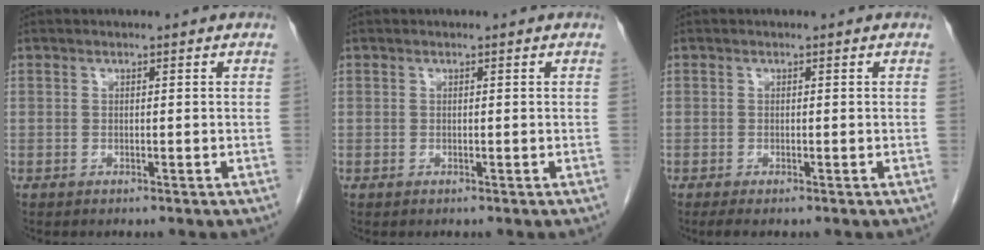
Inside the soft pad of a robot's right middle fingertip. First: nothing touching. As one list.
[{"total": 0.0}, {"total": 1.2, "force": [-0.9, 0.1, 0.8], "torque": [-0.018, -0.006, -0.014]}]